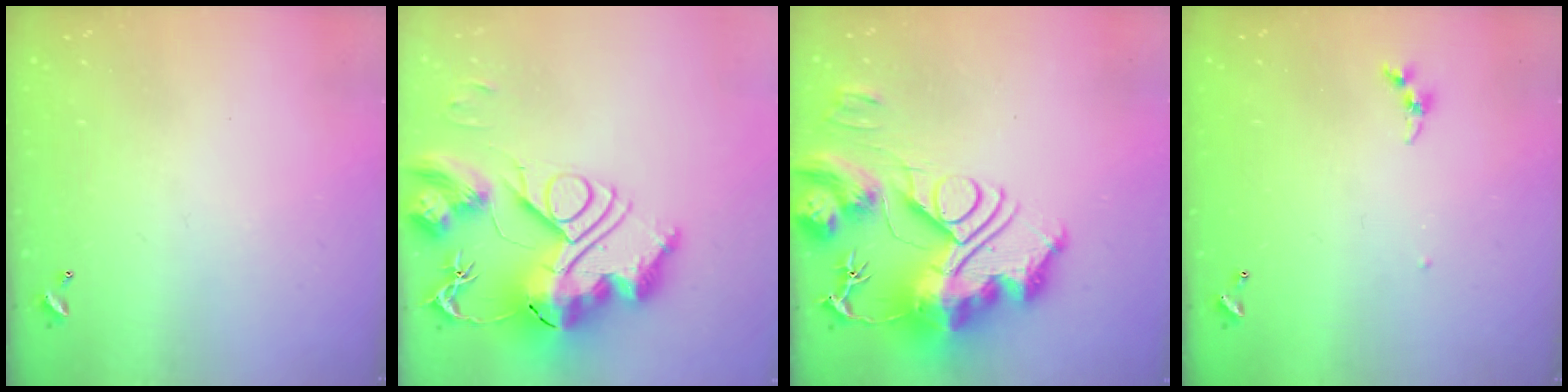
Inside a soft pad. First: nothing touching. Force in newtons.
{"total": 0.7, "press": 0.7, "slide": 0.0}
{"total": 0.5, "press": 0.5, "slide": 0.0}
{"total": 3.8, "press": 3.8, "slide": 0.3}